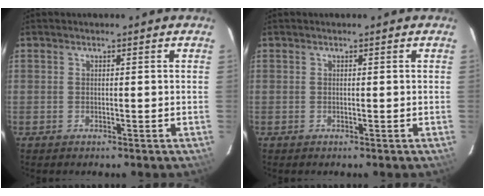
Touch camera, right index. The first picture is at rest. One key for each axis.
{"total": 0.0}